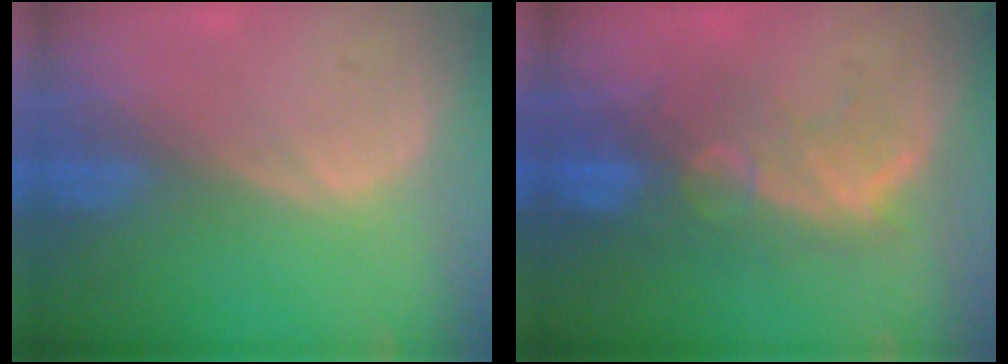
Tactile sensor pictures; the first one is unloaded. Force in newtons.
{"total": 10.1, "press": 8.6, "slide": 5.3}